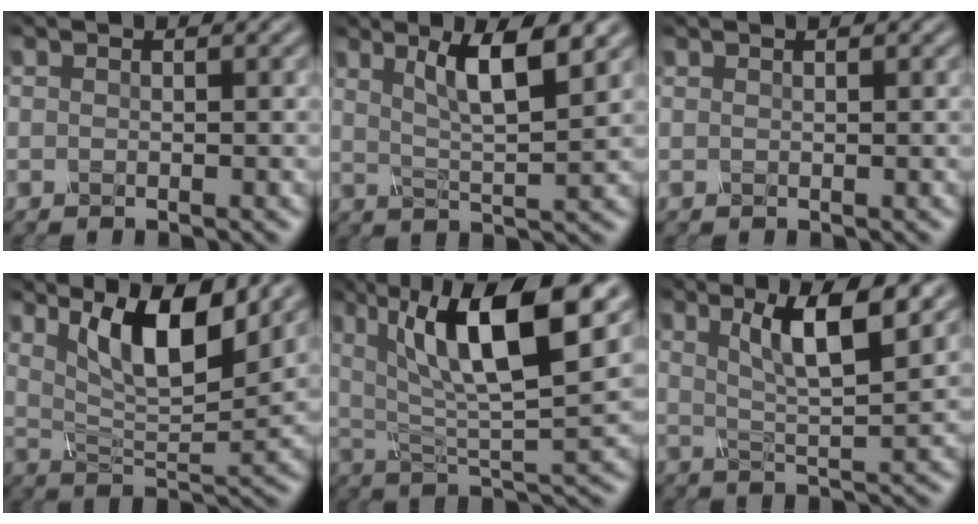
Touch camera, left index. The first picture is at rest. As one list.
[{"total": 5.5, "force": [2.6, 1.2, 4.7], "torque": [-0.077, -0.004, 0.040]}, {"total": 0.0}, {"total": 8.8, "force": [4.7, 2.5, 7.0], "torque": [-0.119, -0.006, 0.083]}, {"total": 12.0, "force": [5.1, 3.6, 10.2], "torque": [-0.180, 0.003, 0.084]}, {"total": 6.3, "force": [2.9, 1.4, 5.4], "torque": [-0.087, -0.005, 0.047]}]